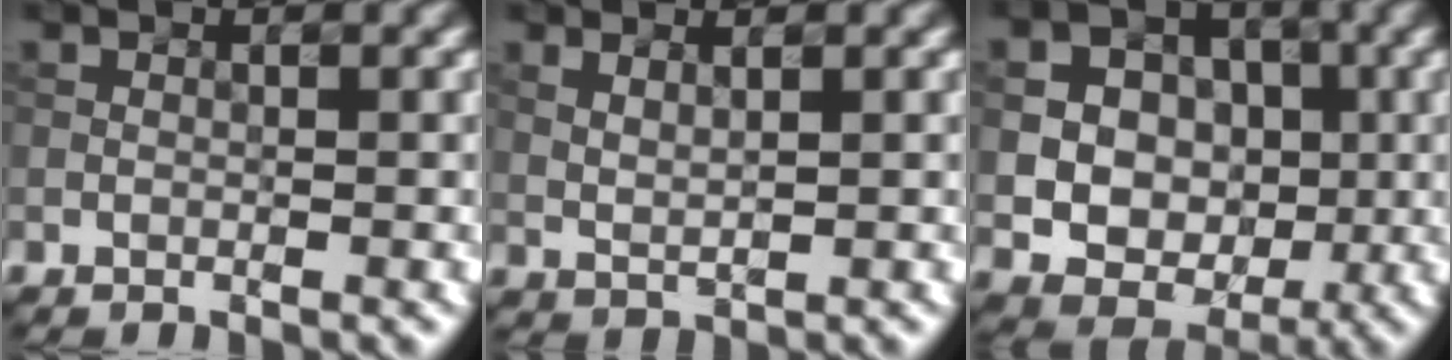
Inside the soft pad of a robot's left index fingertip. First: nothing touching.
{"total": 1.3, "force": [0.9, 0.3, 0.9], "torque": [-0.022, -0.003, 0.021]}
{"total": 12.0, "force": [1.3, 10.8, 5.0], "torque": [-0.110, 0.028, 0.020]}